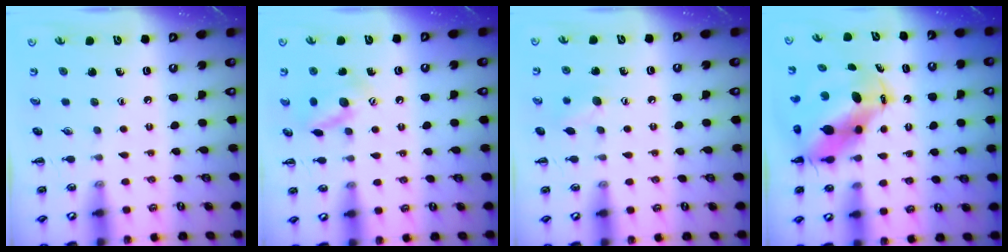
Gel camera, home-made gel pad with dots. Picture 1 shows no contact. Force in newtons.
{"total": 11.6, "press": 11.6, "slide": 0.8}
{"total": 7.6, "press": 7.4, "slide": 1.7}
{"total": 10.5, "press": 10.1, "slide": 2.8}